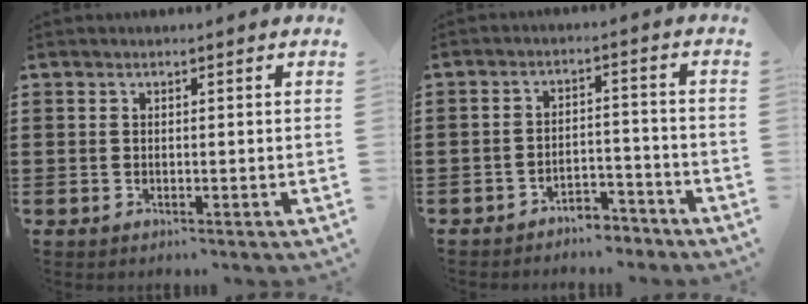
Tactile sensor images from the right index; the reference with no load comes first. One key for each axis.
{"total": 3.8, "fx": -3.7, "fy": 0.8, "fz": 0.5, "tx": -0.013, "ty": 0.009, "tz": -0.076}